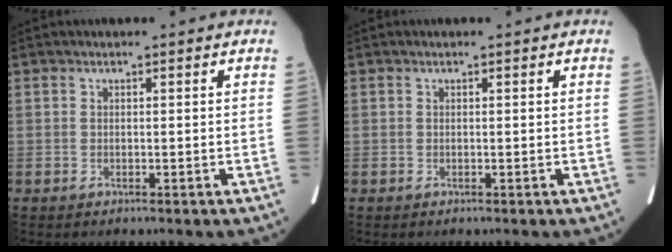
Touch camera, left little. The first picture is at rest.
{"total": 0.0}